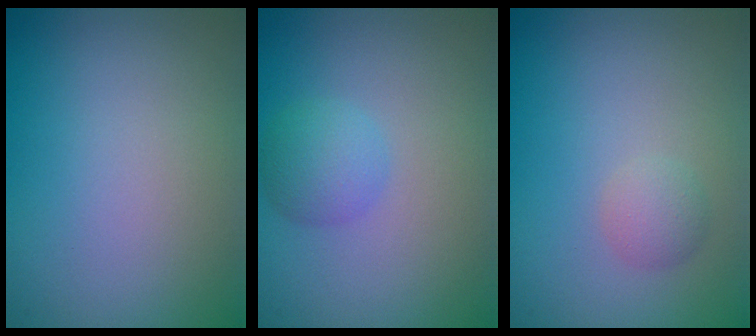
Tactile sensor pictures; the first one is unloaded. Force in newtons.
{"total": 2.4, "press": 2.4, "slide": 0.1}
{"total": 1.4, "press": 1.4, "slide": 0.1}